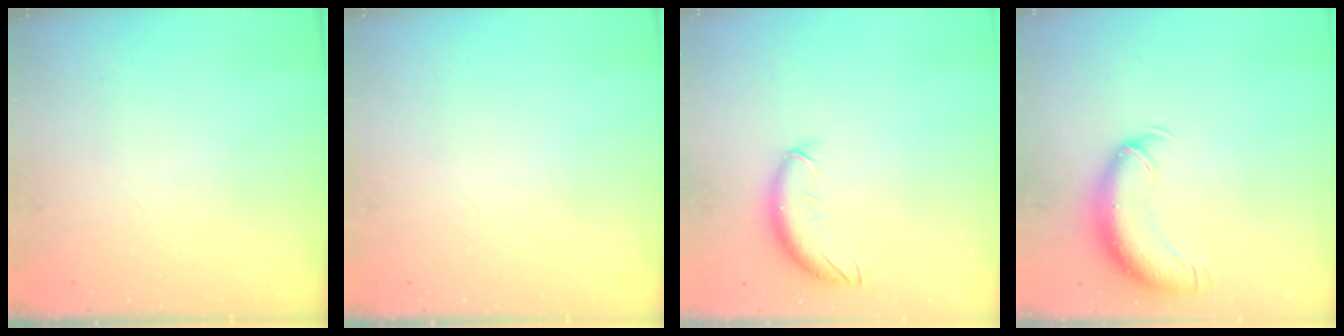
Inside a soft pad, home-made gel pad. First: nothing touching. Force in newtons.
{"total": 0.0}
{"total": 10.2, "press": 10.0, "slide": 2.1}
{"total": 11.9, "press": 11.6, "slide": 2.7}